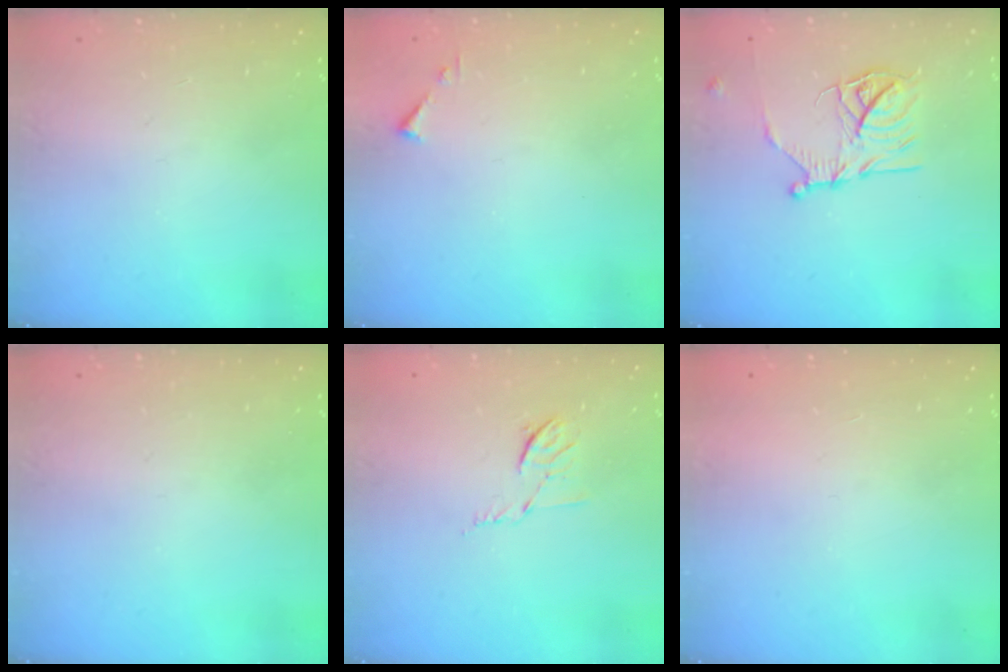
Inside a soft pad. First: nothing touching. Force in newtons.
{"total": 3.2, "press": 3.2, "slide": 0.4}
{"total": 13.2, "press": 13.2, "slide": 0.8}
{"total": 0.0}
{"total": 5.9, "press": 5.9, "slide": 1.0}
{"total": 1.5, "press": 1.5, "slide": 0.1}